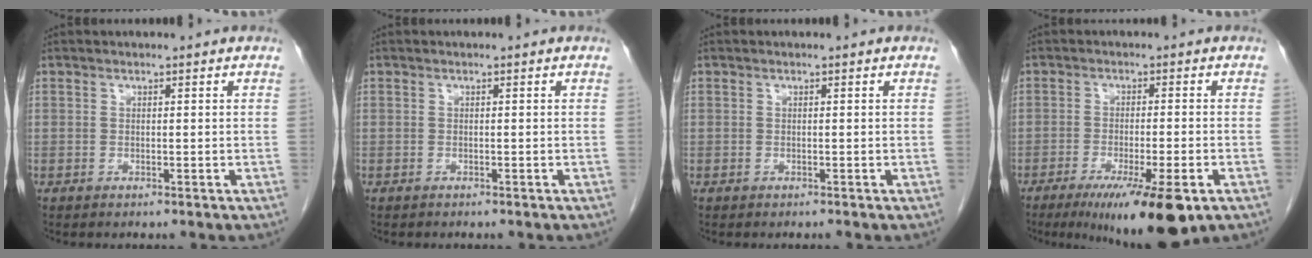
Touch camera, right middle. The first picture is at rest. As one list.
[{"total": 0.0}, {"total": 0.0}, {"total": 12.2, "force": [-7.3, 1.3, 9.7], "torque": [-0.131, -0.027, -0.110]}]